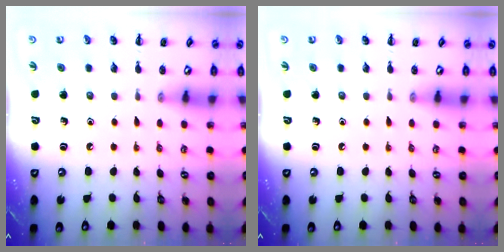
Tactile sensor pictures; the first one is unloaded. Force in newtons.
{"total": 0.0}